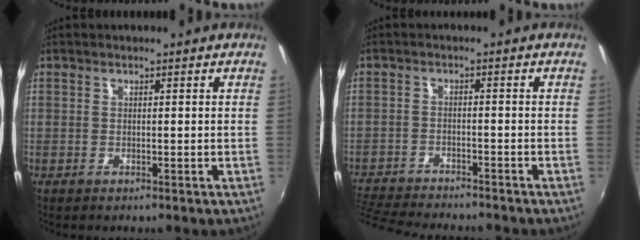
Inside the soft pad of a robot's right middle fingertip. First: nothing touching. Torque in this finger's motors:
{"motor_torque": [1.08, -1.06, 0.43, 0.11]}